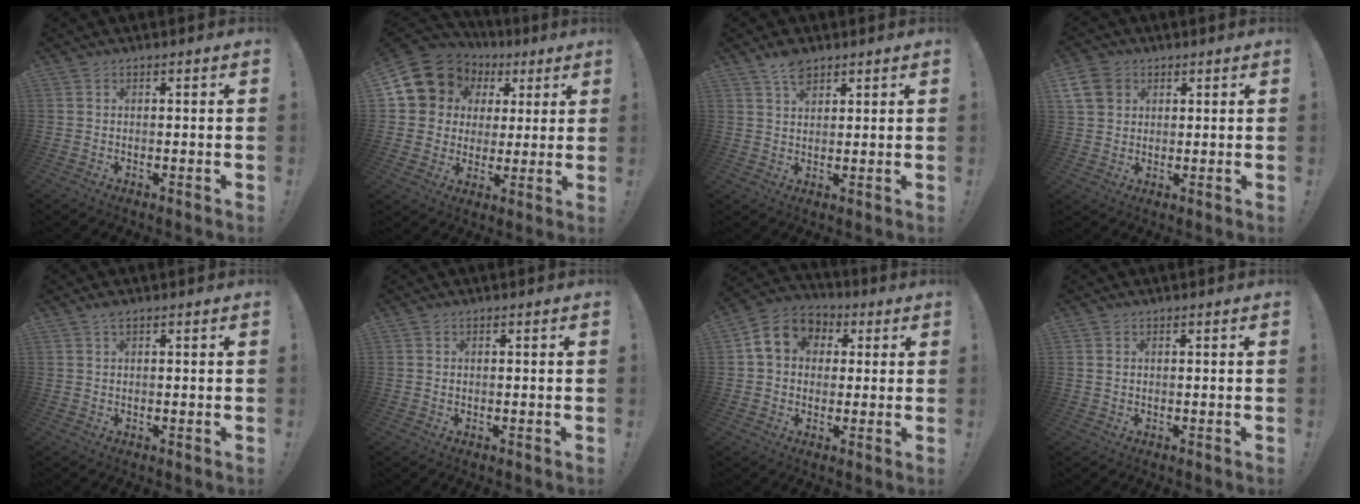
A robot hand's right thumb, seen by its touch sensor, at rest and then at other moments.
{"total": 12.2, "force": [5.6, 10.2, 3.8], "torque": [-0.057, -0.032, 0.119]}
{"total": 5.4, "force": [3.8, 2.8, 2.7], "torque": [-0.040, -0.016, 0.068]}
{"total": 8.4, "force": [3.6, 6.8, 3.5], "torque": [-0.055, -0.013, 0.074]}
{"total": 1.2, "force": [0.8, 0.3, 0.9], "torque": [-0.014, 0.000, 0.013]}
{"total": 0.0}
{"total": 11.4, "force": [3.1, 9.4, 5.7], "torque": [-0.077, 0.004, 0.066]}
{"total": 0.8, "force": [0.5, 0.5, 0.3], "torque": [-0.007, 0.002, 0.010]}